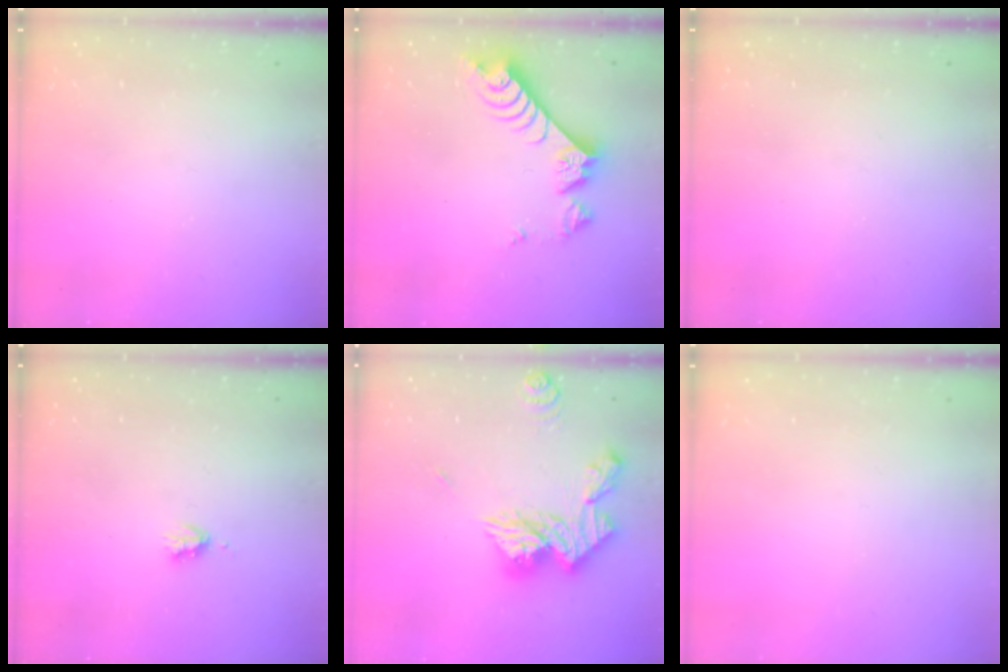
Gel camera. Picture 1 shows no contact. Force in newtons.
{"total": 8.8, "press": 8.8, "slide": 0.6}
{"total": 0.0}
{"total": 2.9, "press": 2.8, "slide": 0.5}
{"total": 17.9, "press": 17.8, "slide": 1.8}
{"total": 0.0}